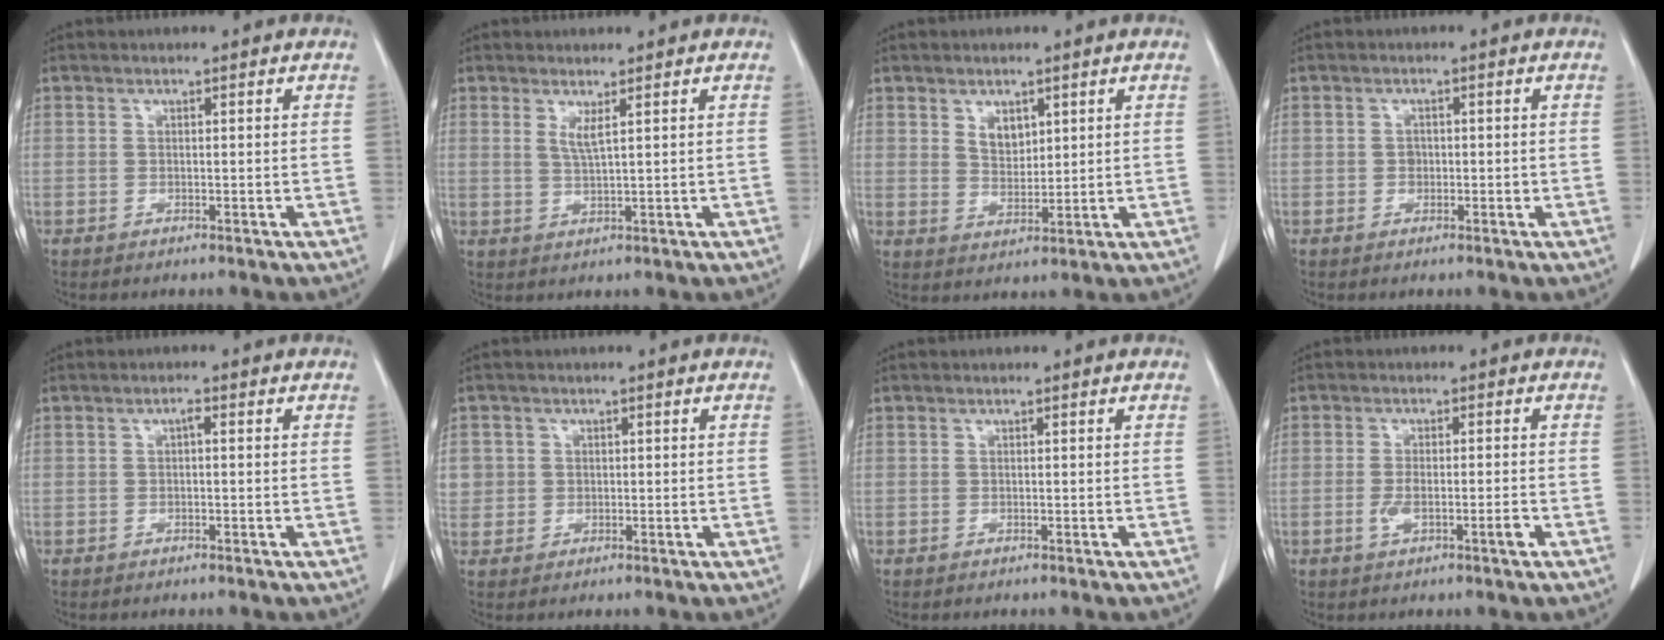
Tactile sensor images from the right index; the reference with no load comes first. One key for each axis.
{"total": 2.1, "fx": 1.1, "fy": -0.2, "fz": 1.8, "tx": -0.040, "ty": -0.009, "tz": 0.024}
{"total": 3.5, "fx": 1.8, "fy": 2.1, "fz": 2.1, "tx": -0.038, "ty": -0.002, "tz": 0.042}
{"total": 1.4, "fx": -0.1, "fy": 1.2, "fz": 0.6, "tx": -0.008, "ty": 0.004, "tz": -0.001}
{"total": 1.0, "fx": 0.1, "fy": 0.3, "fz": 0.9, "tx": -0.016, "ty": 0.003, "tz": 0.001}
{"total": 3.3, "fx": 0.7, "fy": 3.2, "fz": 0.2, "tx": 0.011, "ty": 0.005, "tz": 0.015}
{"total": 0.0}
{"total": 4.0, "fx": -1.5, "fy": 0.7, "fz": 3.6, "tx": -0.071, "ty": 0.002, "tz": -0.023}